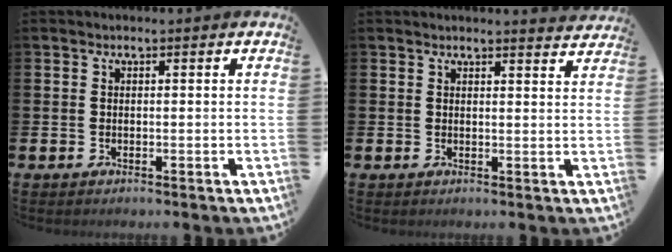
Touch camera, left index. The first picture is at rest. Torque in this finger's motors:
{"motor_torque": [0.90, -1.25, 0.01, 0.00]}